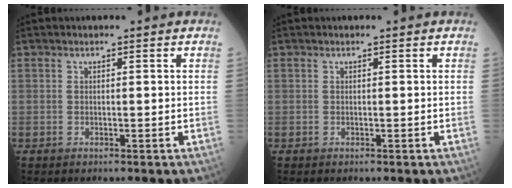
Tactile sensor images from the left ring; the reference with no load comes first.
{"total": 0.0}